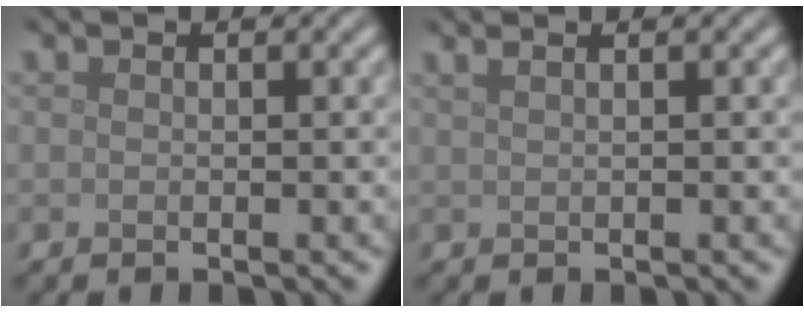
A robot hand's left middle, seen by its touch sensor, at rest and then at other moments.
{"total": 2.7, "force": [1.6, 1.3, 1.7], "torque": [-0.012, 0.012, -0.002]}